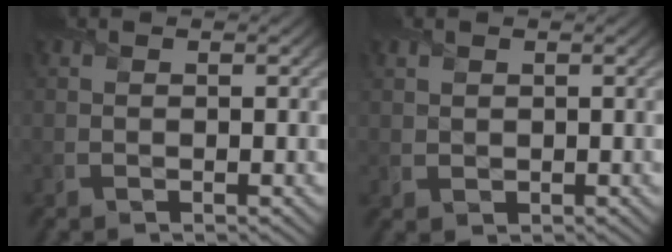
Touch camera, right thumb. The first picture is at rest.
{"total": 1.5, "force": [0.8, 1.2, 0.3], "torque": [-0.010, -0.004, 0.017]}